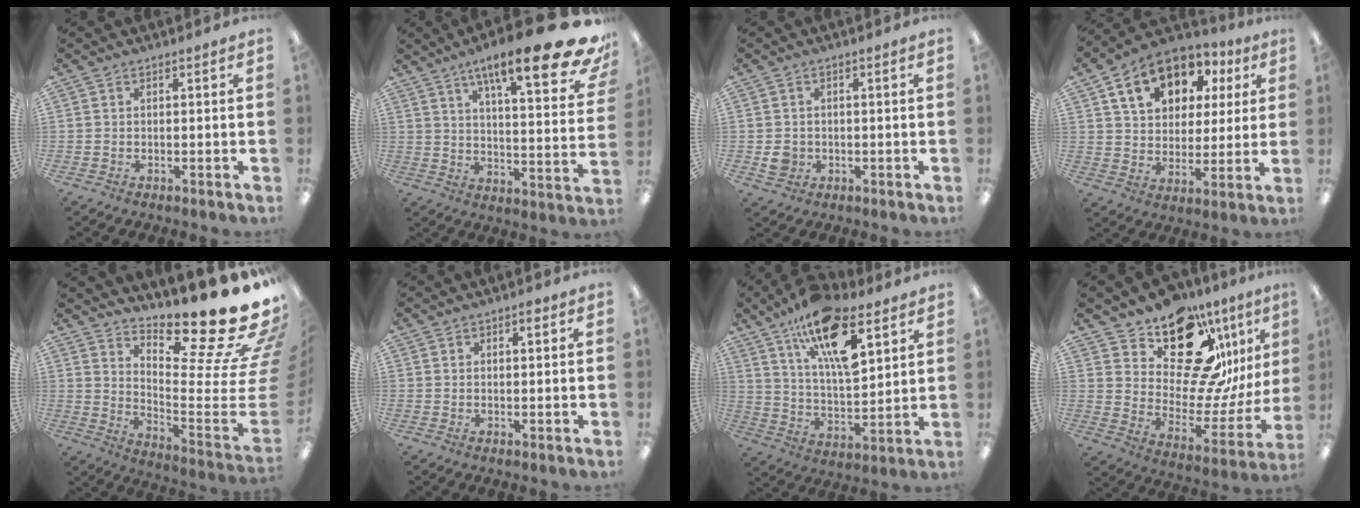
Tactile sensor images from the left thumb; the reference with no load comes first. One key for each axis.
{"total": 20.4, "fx": 13.4, "fy": 4.2, "fz": 14.8, "tx": -0.218, "ty": -0.086, "tz": 0.206}
{"total": 3.8, "fx": -0.5, "fy": 3.5, "fz": 1.3, "tx": -0.007, "ty": 0.002, "tz": -0.009}
{"total": 15.1, "fx": 8.6, "fy": 10.4, "fz": 6.7, "tx": -0.119, "ty": -0.031, "tz": 0.159}
{"total": 20.9, "fx": 17.5, "fy": 2.5, "fz": 11.2, "tx": -0.125, "ty": -0.160, "tz": 0.269}
{"total": 1.8, "fx": 1.2, "fy": 1.1, "fz": 0.9, "tx": -0.011, "ty": 0.001, "tz": 0.019}
{"total": 19.3, "fx": 10.9, "fy": 7.9, "fz": 13.8, "tx": -0.223, "ty": -0.049, "tz": 0.182}
{"total": 20.6, "fx": 14.5, "fy": 10.1, "fz": 10.5, "tx": -0.144, "ty": -0.120, "tz": 0.253}